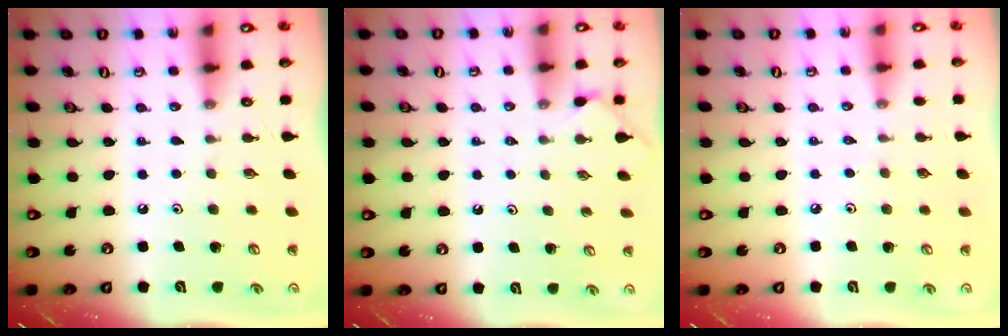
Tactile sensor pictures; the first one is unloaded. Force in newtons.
{"total": 2.1, "press": 2.1, "slide": 0.4}
{"total": 2.7, "press": 2.6, "slide": 0.6}